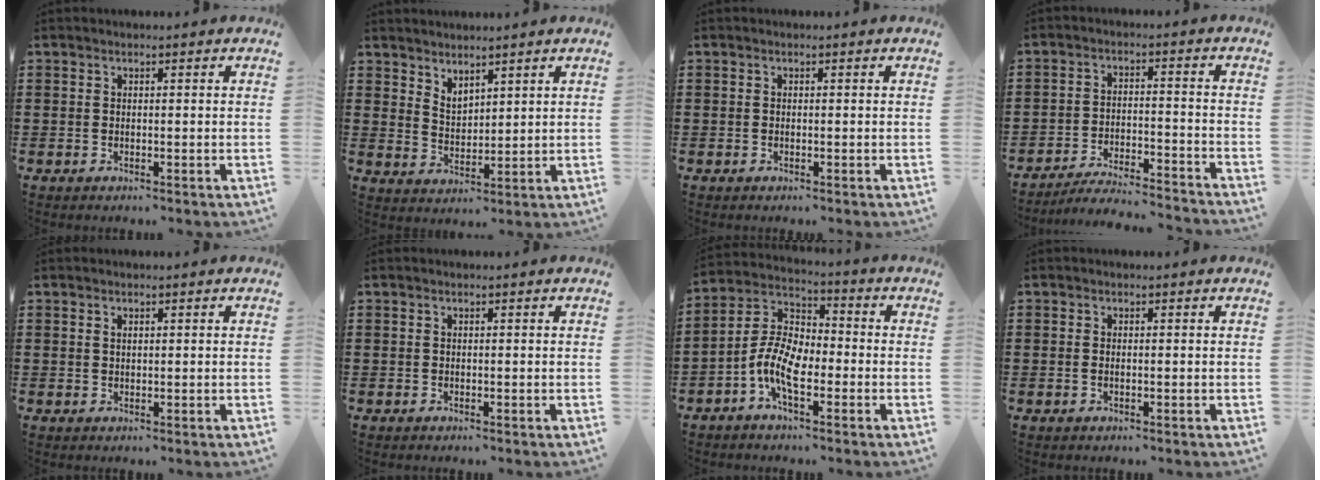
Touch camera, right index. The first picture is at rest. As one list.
[{"total": 3.0, "force": [2.8, 1.1, 0.2], "torque": [-0.012, -0.001, 0.053]}, {"total": 0.0}, {"total": 5.2, "force": [-5.0, 0.0, 1.3], "torque": [-0.030, -0.003, -0.101]}, {"total": 0.6, "force": [0.3, 0.4, 0.4], "torque": [-0.010, 0.002, 0.006]}, {"total": 0.0}, {"total": 8.9, "force": [-3.5, 4.2, 7.0], "torque": [-0.174, -0.006, -0.074]}, {"total": 0.5, "force": [-0.1, 0.1, 0.5], "torque": [-0.011, -0.003, -0.002]}]